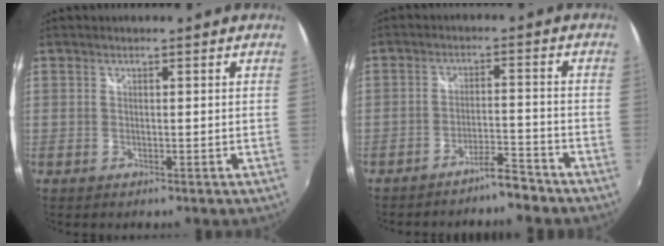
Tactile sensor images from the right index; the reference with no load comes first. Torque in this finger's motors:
{"motor_torque": [0.11, -0.12, 0.09, 0.00]}